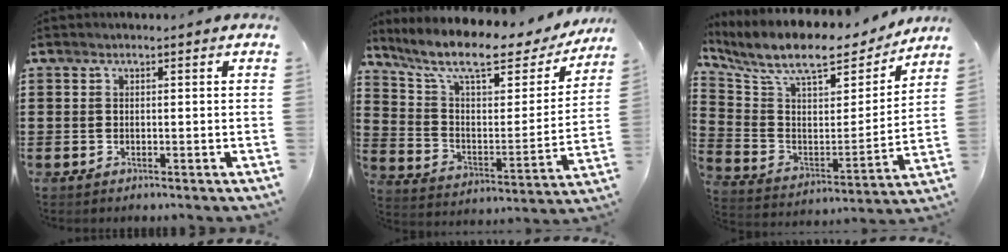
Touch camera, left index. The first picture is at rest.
{"total": 11.0, "force": [8.2, 2.6, 6.8], "torque": [-0.148, -0.047, 0.136]}
{"total": 10.8, "force": [8.7, 2.9, 5.8], "torque": [-0.141, -0.052, 0.150]}